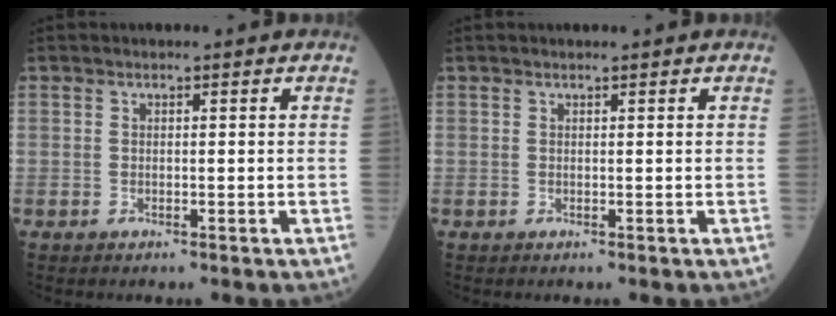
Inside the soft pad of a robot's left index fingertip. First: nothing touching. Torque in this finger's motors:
{"motor_torque": [0.25, -0.07, -0.07, 0.00]}